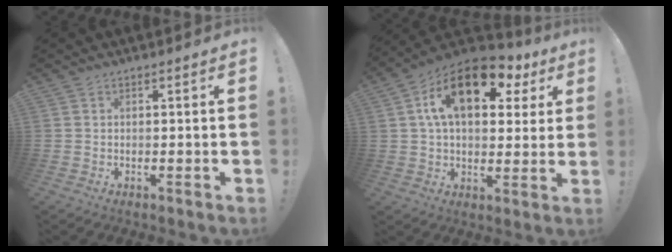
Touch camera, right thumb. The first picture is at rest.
{"total": 18.8, "force": [7.8, 9.7, 14.1], "torque": [-0.225, -0.025, 0.131]}